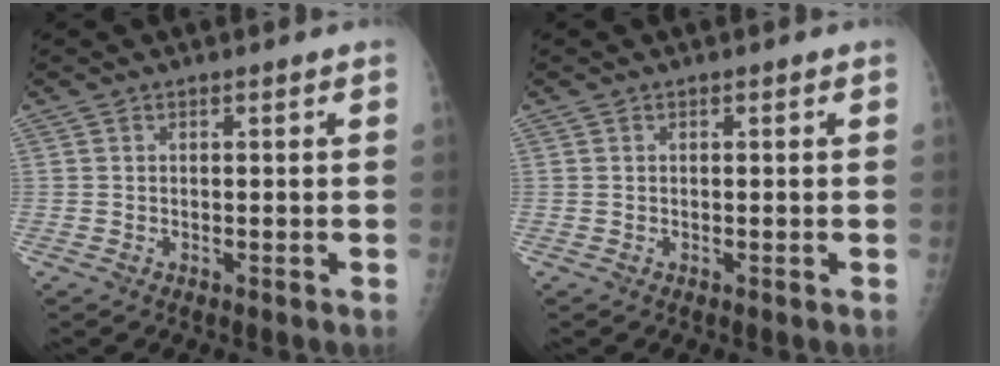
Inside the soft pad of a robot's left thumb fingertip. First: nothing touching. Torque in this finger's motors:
{"motor_torque": [0.01, 0.01, 0.00, 0.00, 0.00]}